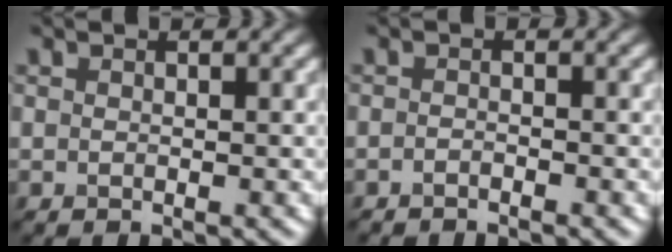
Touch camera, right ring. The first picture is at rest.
{"total": 0.9, "force": [-0.9, 0.1, 0.3], "torque": [-0.004, -0.002, -0.017]}